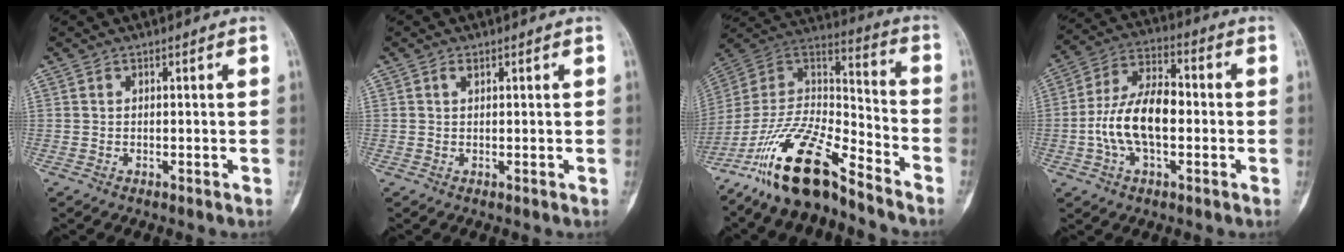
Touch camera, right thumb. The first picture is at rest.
{"total": 1.0, "force": [0.5, 0.6, 0.6], "torque": [-0.011, 0.001, 0.008]}
{"total": 19.5, "force": [-14.3, 5.9, 11.9], "torque": [-0.215, 0.085, -0.265]}
{"total": 13.5, "force": [-1.6, 7.1, 11.3], "torque": [-0.210, 0.034, -0.034]}